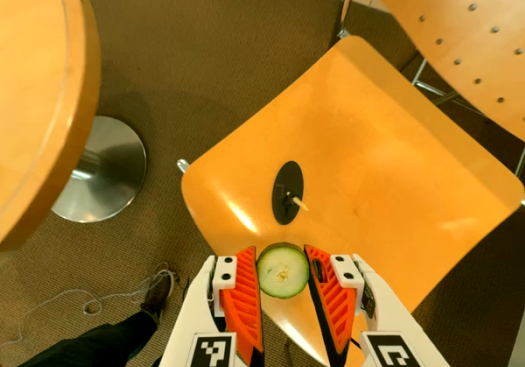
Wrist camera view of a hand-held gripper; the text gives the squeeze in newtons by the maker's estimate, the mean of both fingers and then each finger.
{"total": 9.7, "left": 9.8, "right": 9.6}